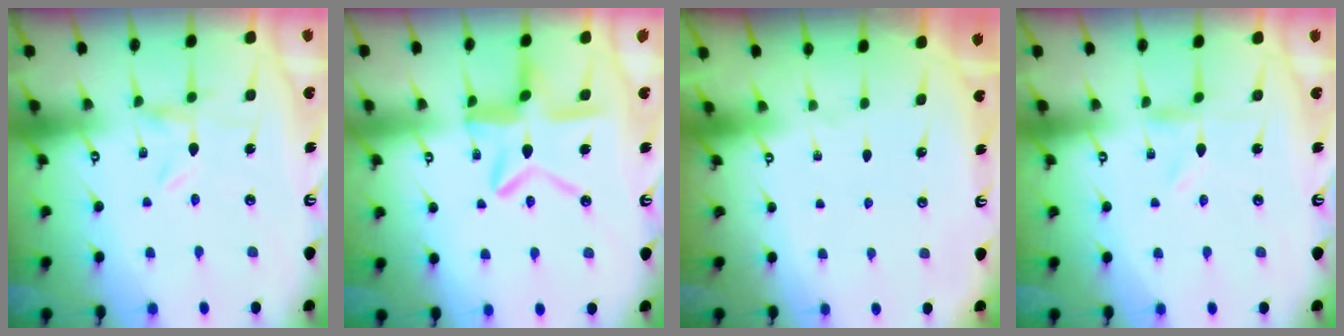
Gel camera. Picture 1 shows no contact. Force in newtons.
{"total": 12.3, "press": 12.3, "slide": 1.1}
{"total": 0.0}
{"total": 0.0}